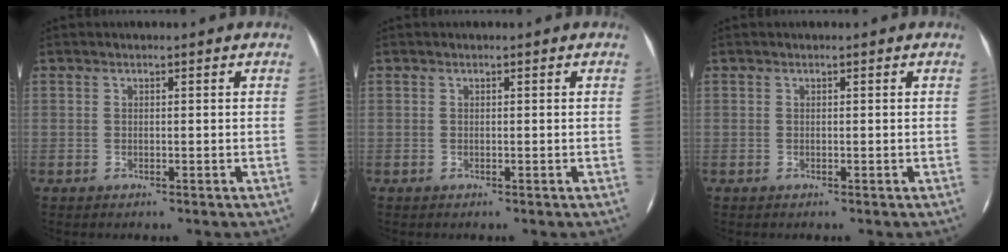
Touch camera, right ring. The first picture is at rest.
{"total": 0.0}
{"total": 0.0}